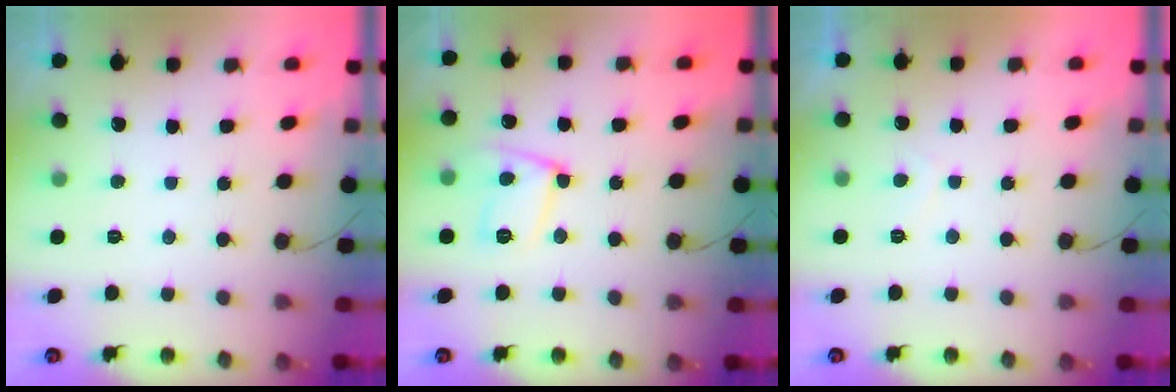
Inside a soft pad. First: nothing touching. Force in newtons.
{"total": 12.2, "press": 12.1, "slide": 1.1}
{"total": 0.7, "press": 0.5, "slide": 0.5}